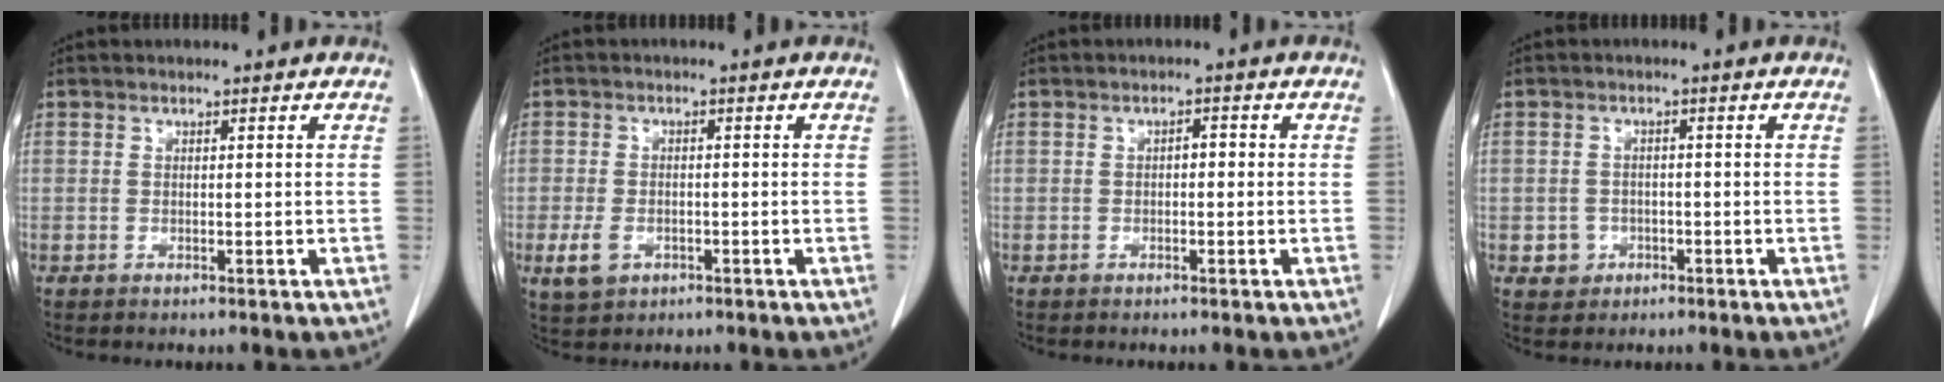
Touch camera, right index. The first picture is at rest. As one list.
[{"total": 4.0, "force": [-1.6, 2.7, 2.5], "torque": [-0.054, -0.003, -0.018]}, {"total": 1.3, "force": [-0.1, 0.6, 1.1], "torque": [-0.014, 0.005, -0.003]}, {"total": 2.7, "force": [-1.0, 2.5, 0.4], "torque": [0.001, 0.011, -0.010]}]